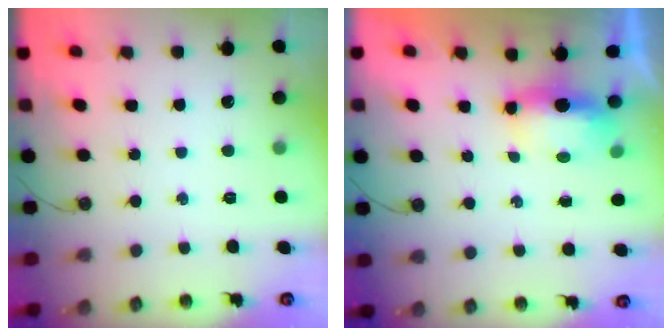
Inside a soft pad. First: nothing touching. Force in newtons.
{"total": 5.9, "press": 5.8, "slide": 1.2}